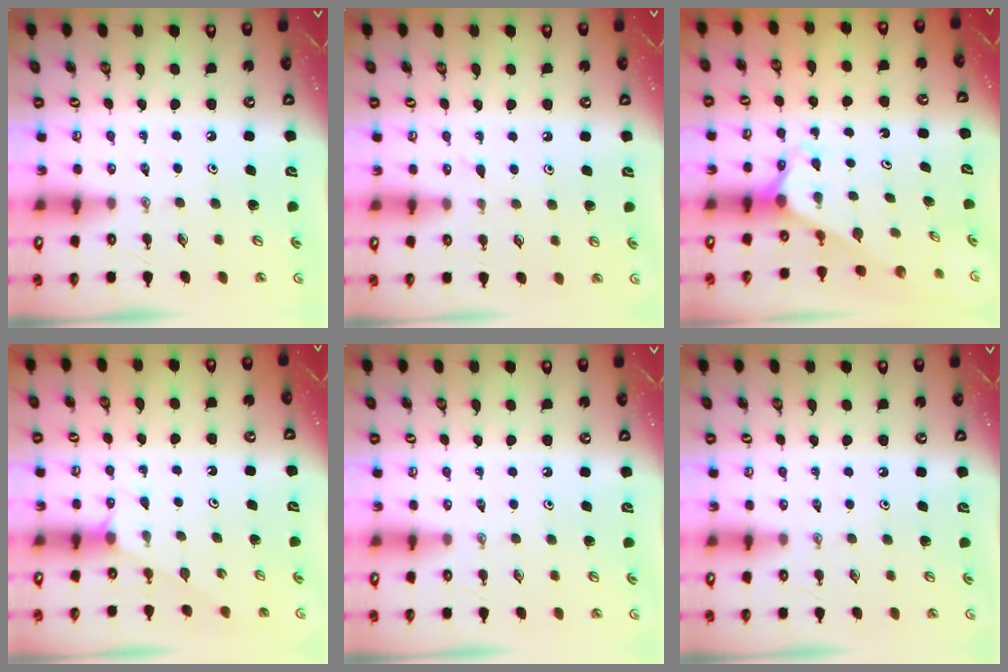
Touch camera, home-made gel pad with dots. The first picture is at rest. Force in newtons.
{"total": 5.6, "press": 5.6, "slide": 0.4}
{"total": 2.3, "press": 2.3, "slide": 0.2}
{"total": 2.5, "press": 2.5, "slide": 0.4}
{"total": 0.0}
{"total": 0.0}